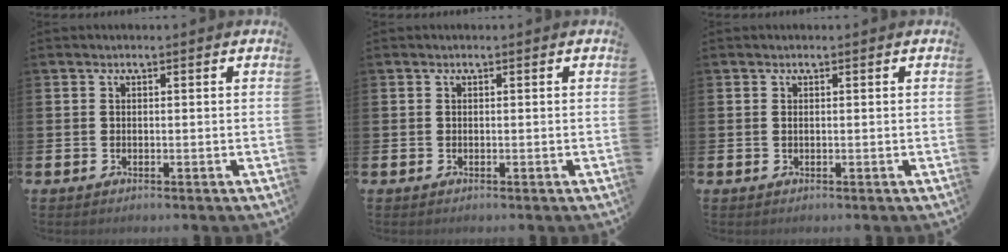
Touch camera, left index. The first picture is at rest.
{"total": 0.0}
{"total": 0.0}